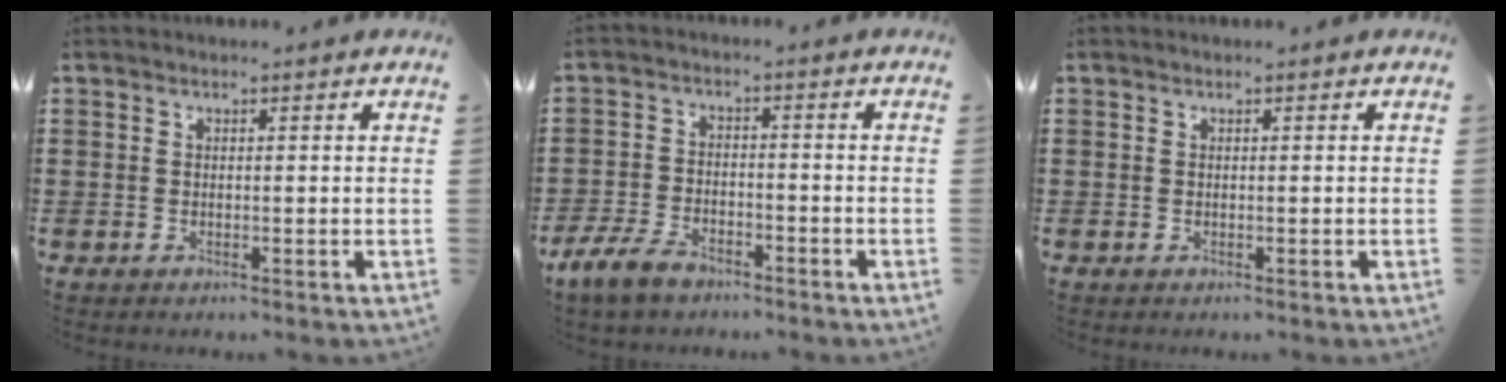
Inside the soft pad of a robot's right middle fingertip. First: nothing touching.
{"total": 5.2, "force": [-4.0, 2.2, 2.6], "torque": [-0.079, -0.004, -0.084]}
{"total": 0.0}